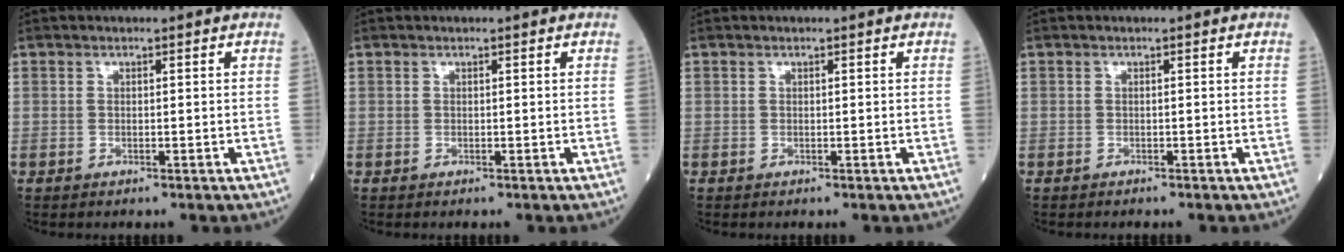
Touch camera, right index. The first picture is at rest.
{"total": 0.0}
{"total": 0.0}
{"total": 0.6, "force": [-0.6, 0.1, 0.2], "torque": [-0.005, -0.001, -0.011]}